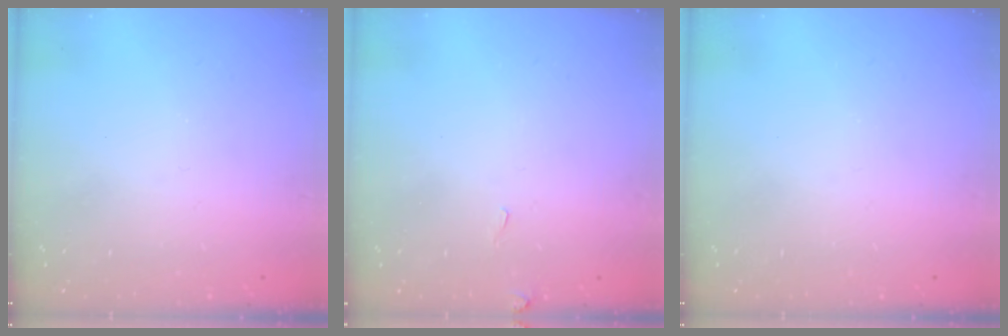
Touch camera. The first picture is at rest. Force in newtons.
{"total": 5.2, "press": 5.2, "slide": 0.4}
{"total": 0.0}